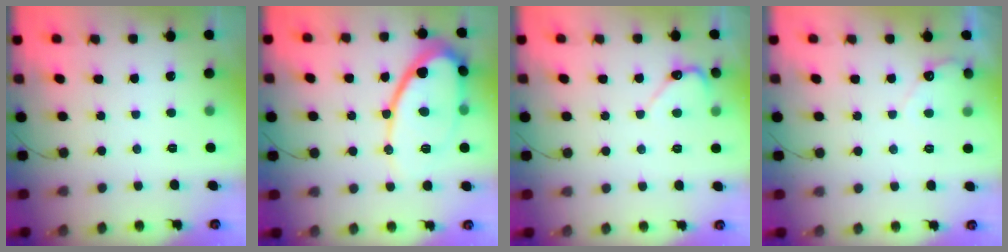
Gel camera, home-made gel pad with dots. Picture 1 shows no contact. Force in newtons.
{"total": 14.8, "press": 14.7, "slide": 1.5}
{"total": 4.5, "press": 4.5, "slide": 0.5}
{"total": 3.3, "press": 3.3, "slide": 0.2}